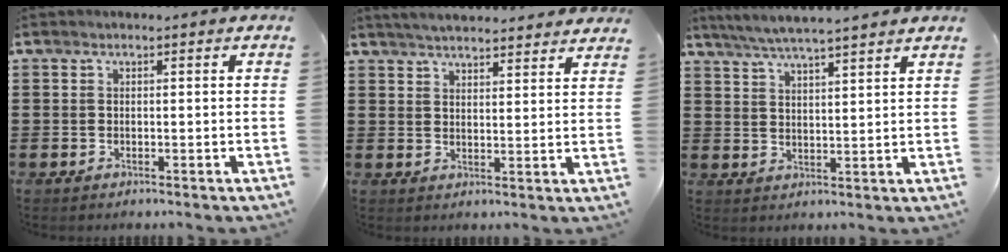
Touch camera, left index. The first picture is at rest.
{"total": 4.0, "force": [4.0, -0.1, 0.6], "torque": [-0.023, -0.014, 0.072]}
{"total": 4.7, "force": [4.3, -0.3, 1.8], "torque": [-0.047, -0.018, 0.076]}